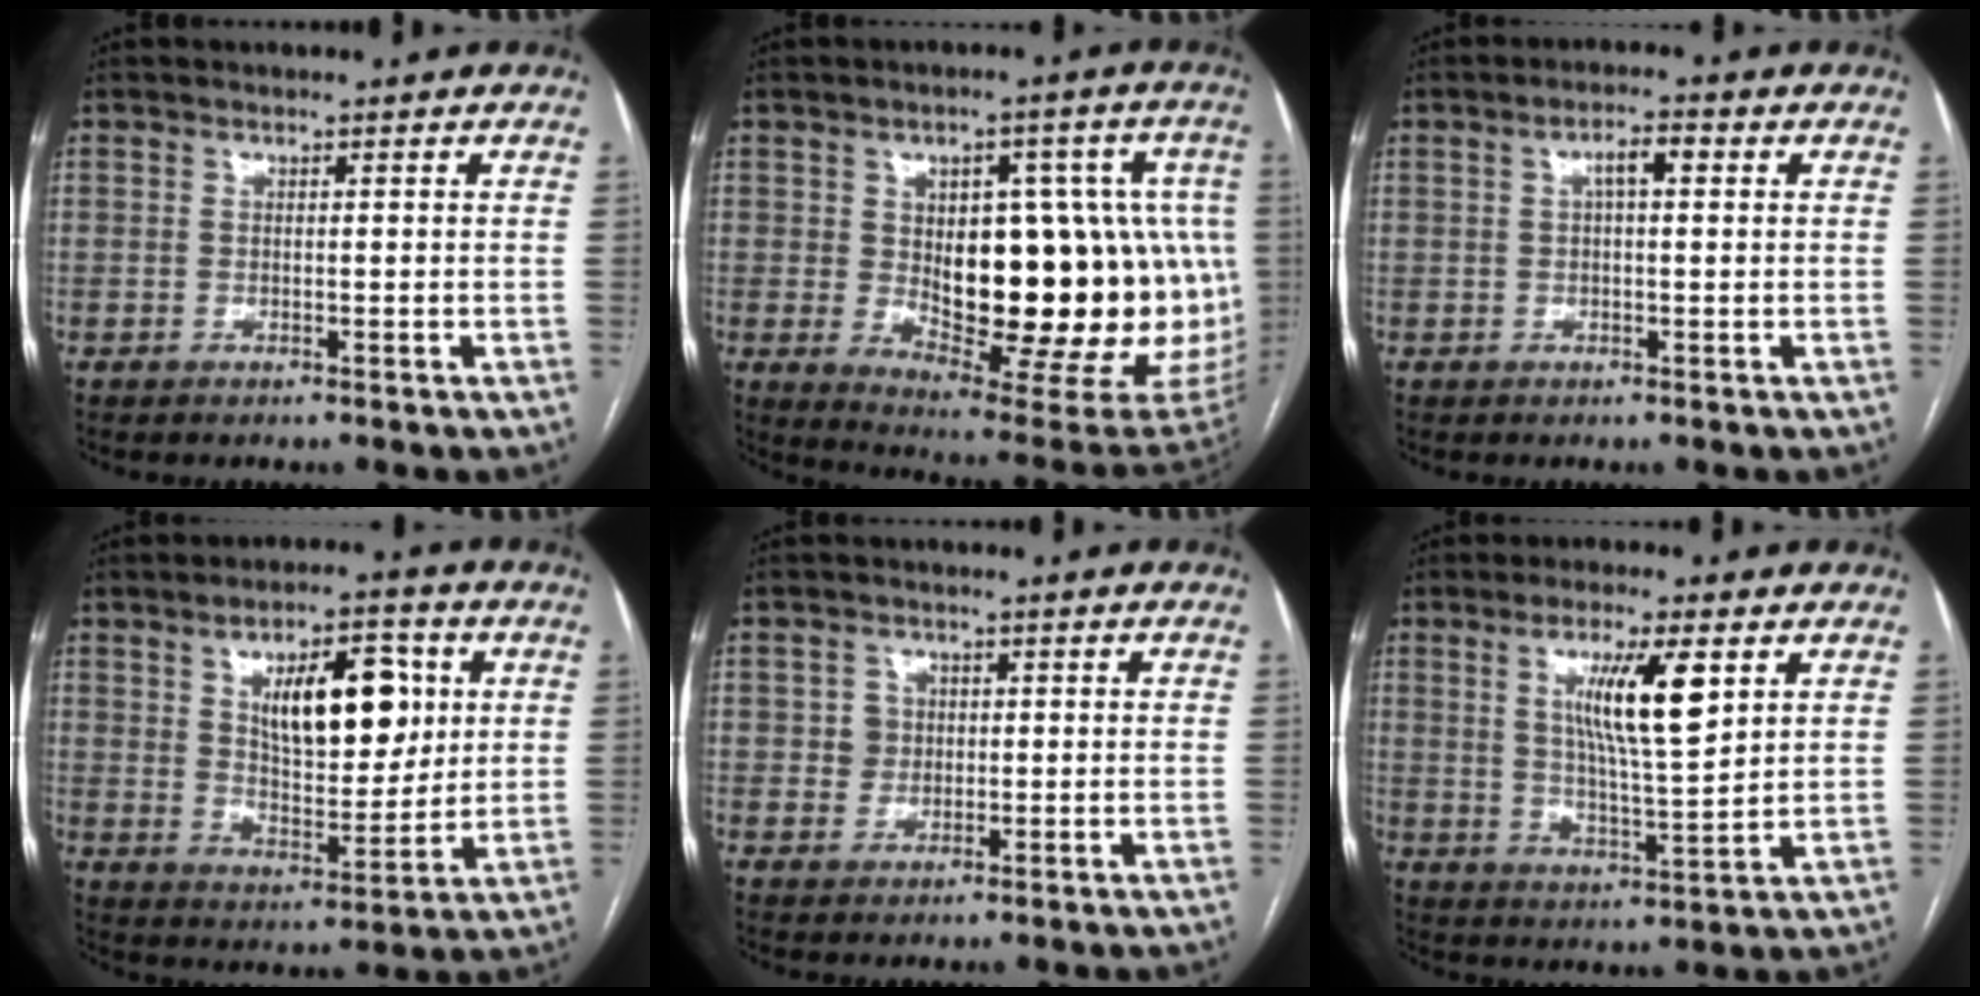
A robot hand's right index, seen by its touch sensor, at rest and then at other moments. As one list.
[{"total": 25.4, "force": [-0.6, 10.7, 23.0], "torque": [-0.257, 0.021, 0.025]}, {"total": 3.3, "force": [1.0, 0.3, 3.2], "torque": [-0.057, 0.009, 0.016]}, {"total": 13.1, "force": [4.1, 5.4, 11.2], "torque": [-0.176, 0.009, 0.072]}, {"total": 2.7, "force": [0.3, 2.6, 0.6], "torque": [-0.001, 0.009, 0.008]}, {"total": 10.1, "force": [3.7, 1.1, 9.3], "torque": [-0.166, -0.006, 0.067]}]